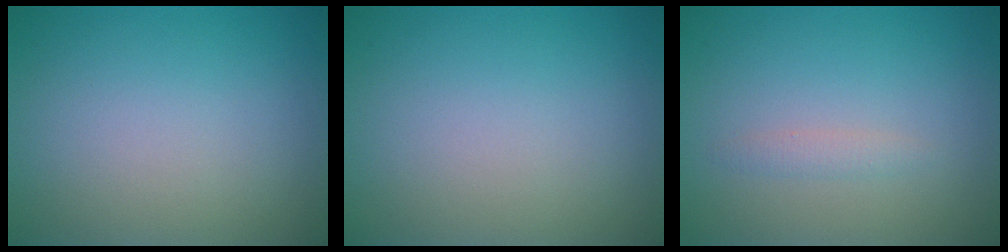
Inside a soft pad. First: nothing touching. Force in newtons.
{"total": 0.0}
{"total": 0.9, "press": 0.9, "slide": 0.0}